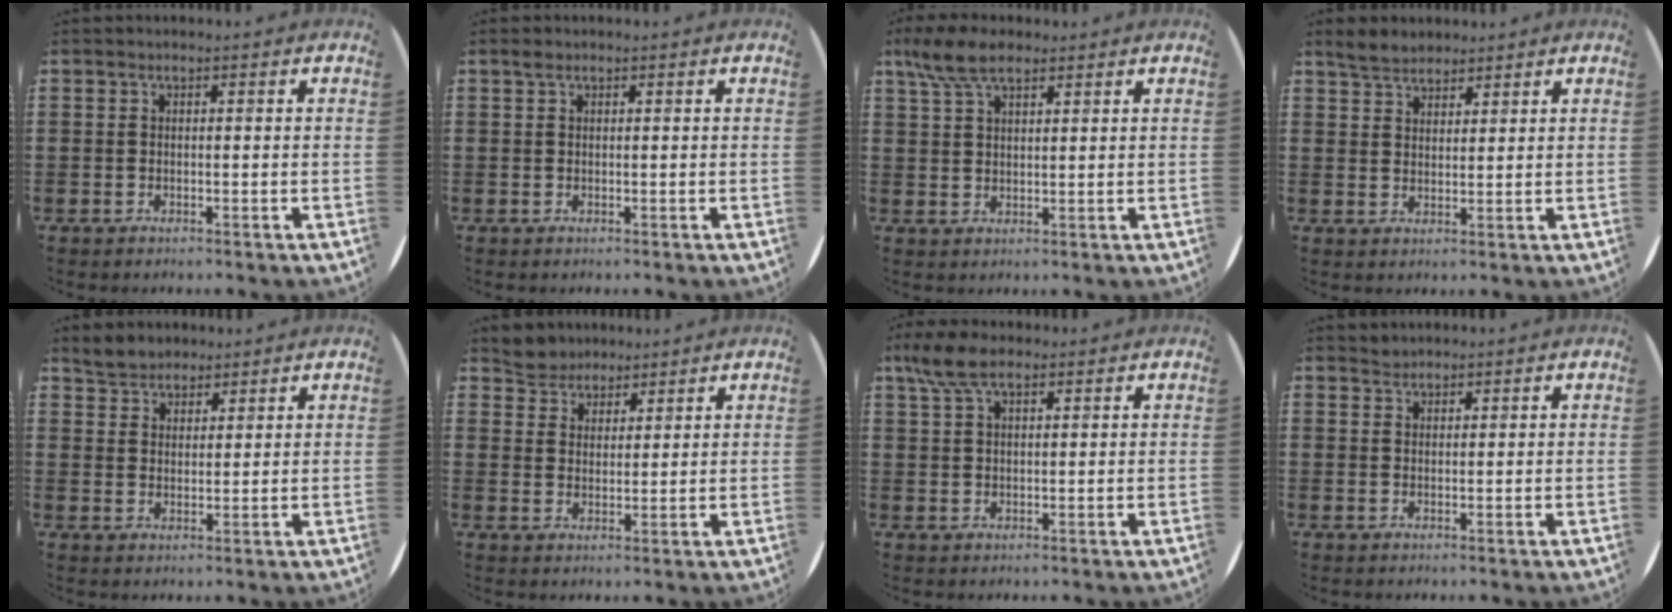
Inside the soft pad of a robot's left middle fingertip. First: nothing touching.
{"total": 1.3, "force": [0.9, 0.5, 0.9], "torque": [-0.018, 0.005, 0.015]}
{"total": 5.8, "force": [4.2, 2.4, 3.3], "torque": [-0.065, -0.001, 0.076]}
{"total": 3.2, "force": [3.0, 1.1, 0.4], "torque": [-0.015, 0.002, 0.057]}
{"total": 3.4, "force": [3.1, 1.3, -0.2], "torque": [-0.006, 0.001, 0.061]}
{"total": 3.9, "force": [3.6, 1.3, -0.8], "torque": [0.001, -0.007, 0.069]}
{"total": 5.2, "force": [3.4, 2.3, 3.1], "torque": [-0.061, 0.002, 0.061]}
{"total": 0.7, "force": [0.7, 0.2, -0.2], "torque": [0.005, 0.004, 0.013]}